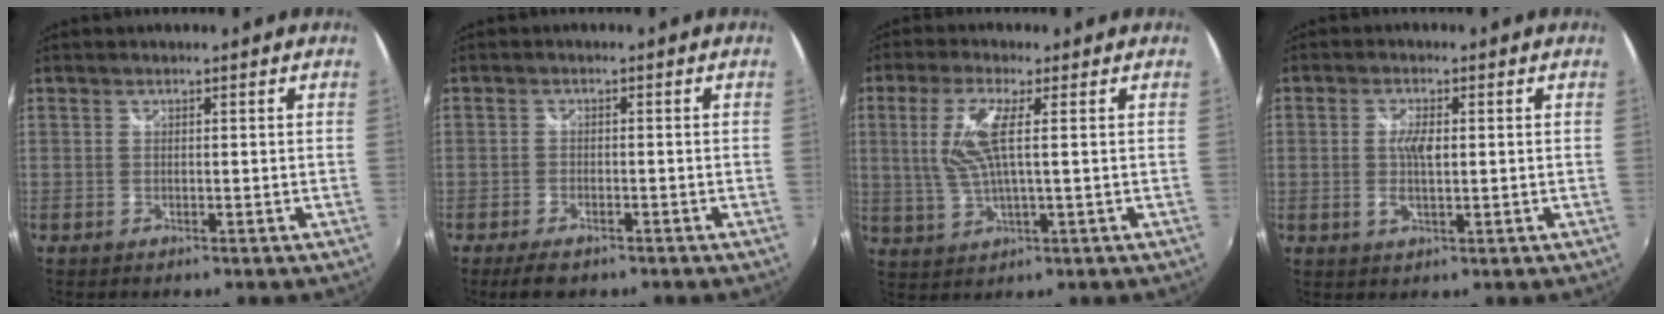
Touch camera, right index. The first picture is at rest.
{"total": 4.5, "force": [-3.3, 1.8, 2.5], "torque": [-0.064, -0.014, -0.056]}
{"total": 7.9, "force": [1.2, 1.4, 7.7], "torque": [-0.163, 0.002, 0.031]}
{"total": 4.0, "force": [0.1, 1.6, 3.7], "torque": [-0.068, -0.003, 0.000]}